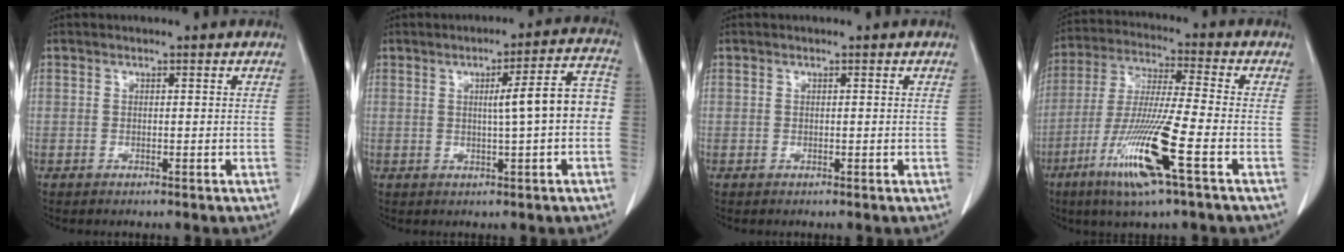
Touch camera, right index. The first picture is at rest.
{"total": 8.3, "force": [-0.2, 0.3, 8.3], "torque": [-0.107, 0.026, -0.006]}
{"total": 0.0}
{"total": 14.2, "force": [-6.2, -0.2, 12.8], "torque": [-0.263, -0.026, -0.118]}